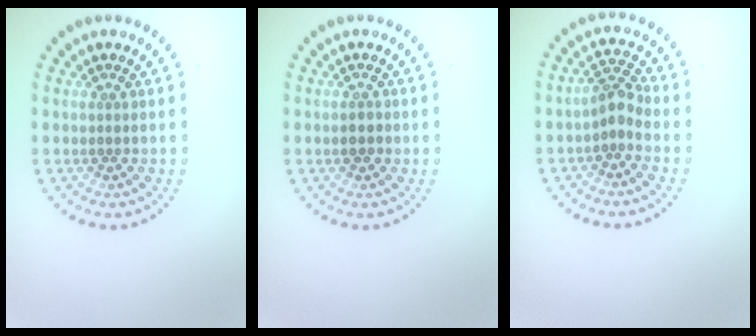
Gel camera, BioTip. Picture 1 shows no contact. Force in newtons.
{"total": 1.1, "press": 1.1, "slide": 0.3}
{"total": 2.1, "press": 1.7, "slide": 1.2}